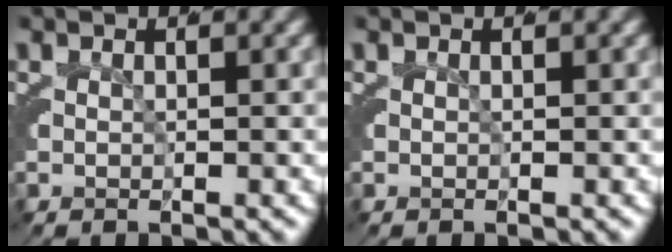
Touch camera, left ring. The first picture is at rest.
{"total": 0.0}